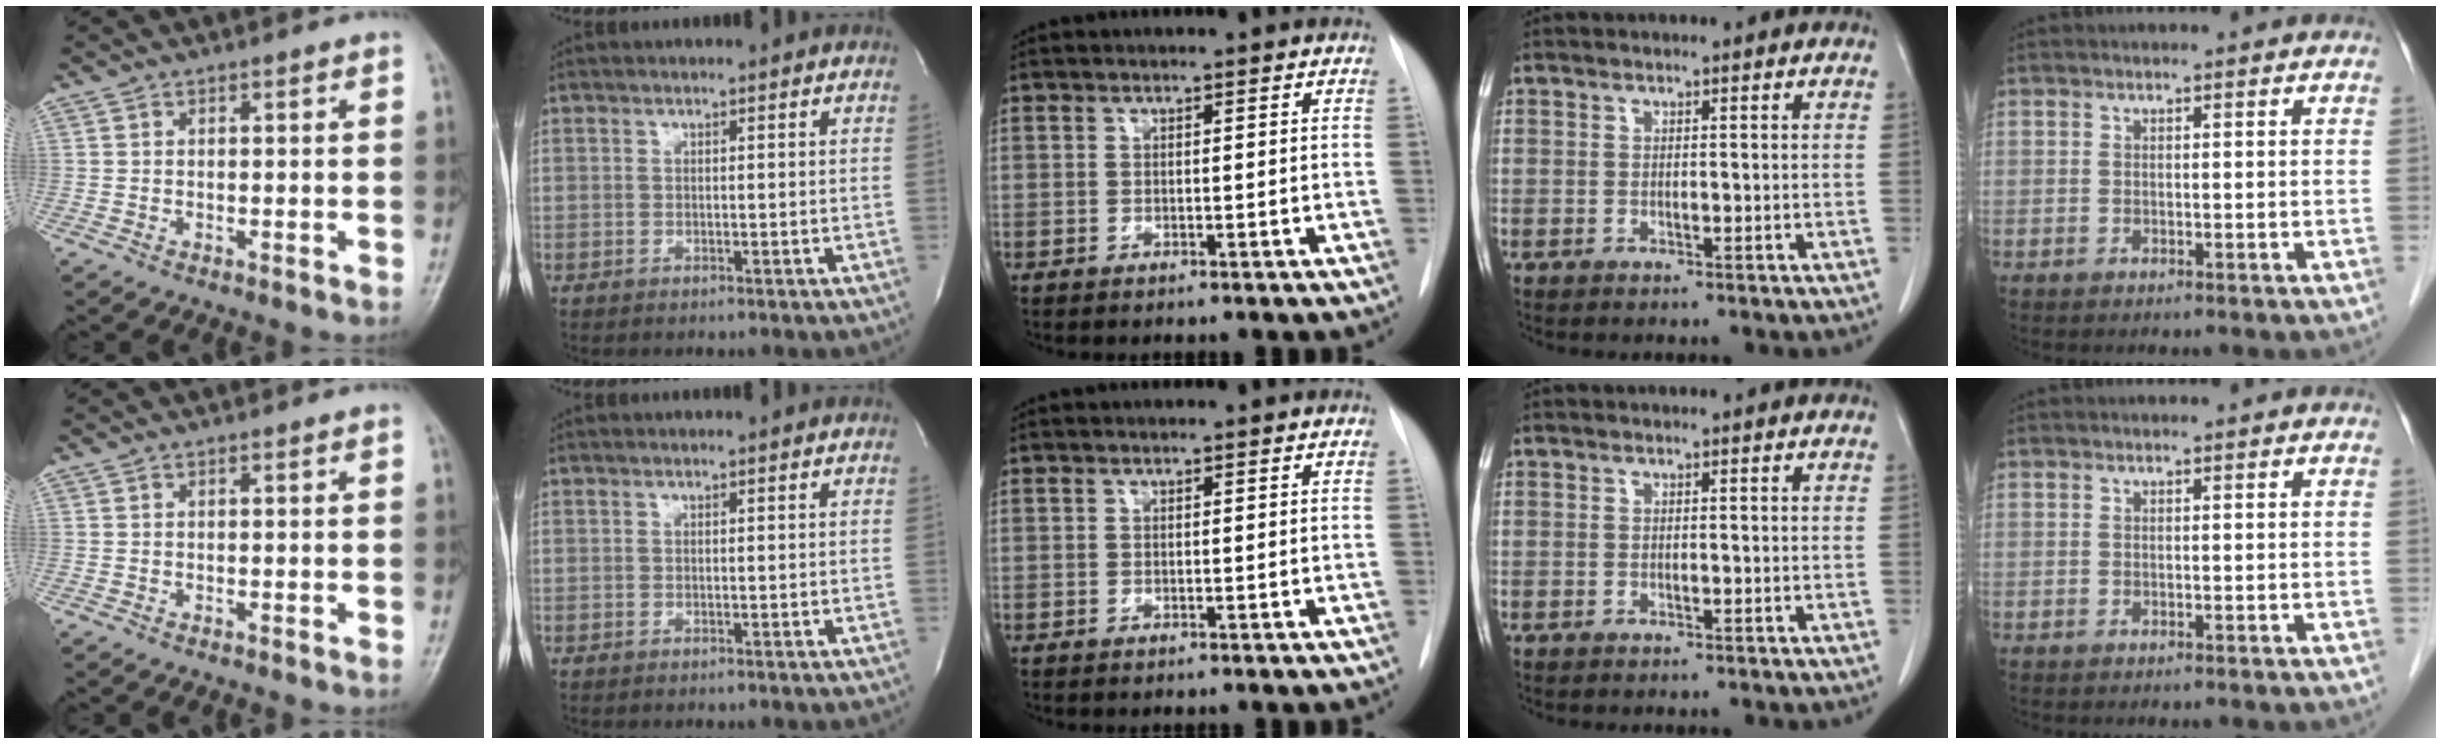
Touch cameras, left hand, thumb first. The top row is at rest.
{}